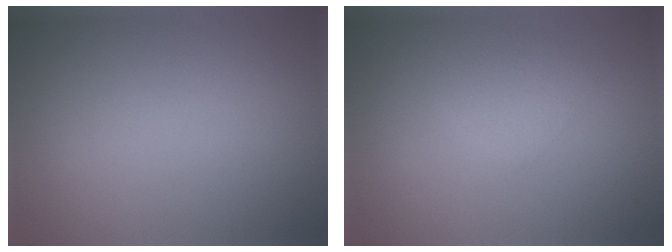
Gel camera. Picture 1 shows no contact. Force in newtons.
{"total": 1.6, "press": 1.6, "slide": 0.1}